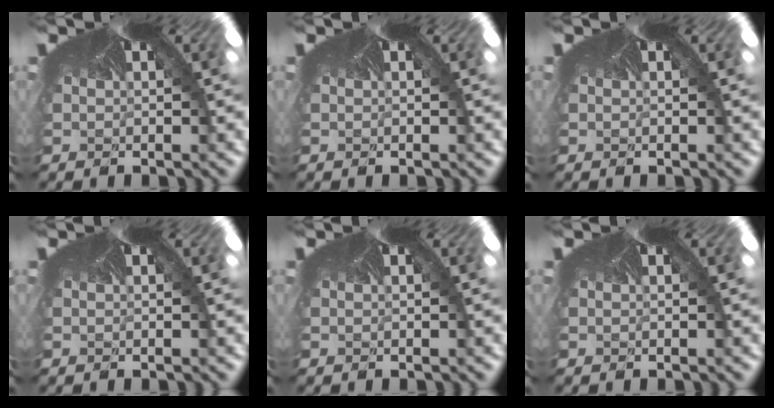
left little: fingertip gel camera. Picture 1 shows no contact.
{"total": 0.0}
{"total": 0.0}
{"total": 0.0}
{"total": 0.0}
{"total": 0.0}